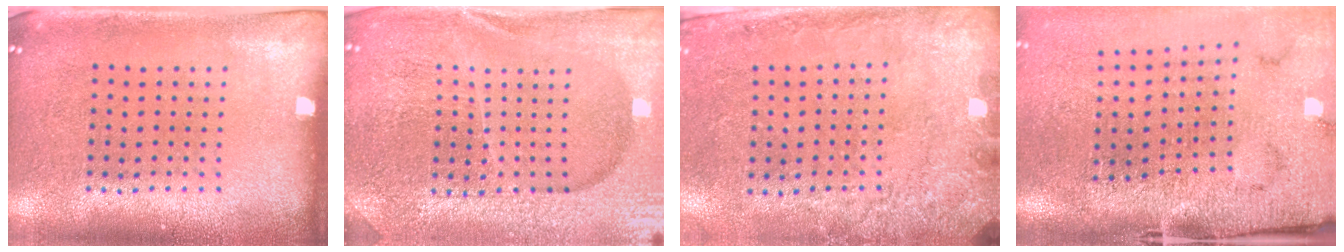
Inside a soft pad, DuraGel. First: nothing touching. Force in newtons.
{"total": 5.0, "press": 4.6, "slide": 2.1}
{"total": 2.7, "press": 2.0, "slide": 1.8}
{"total": 4.6, "press": 3.6, "slide": 2.9}